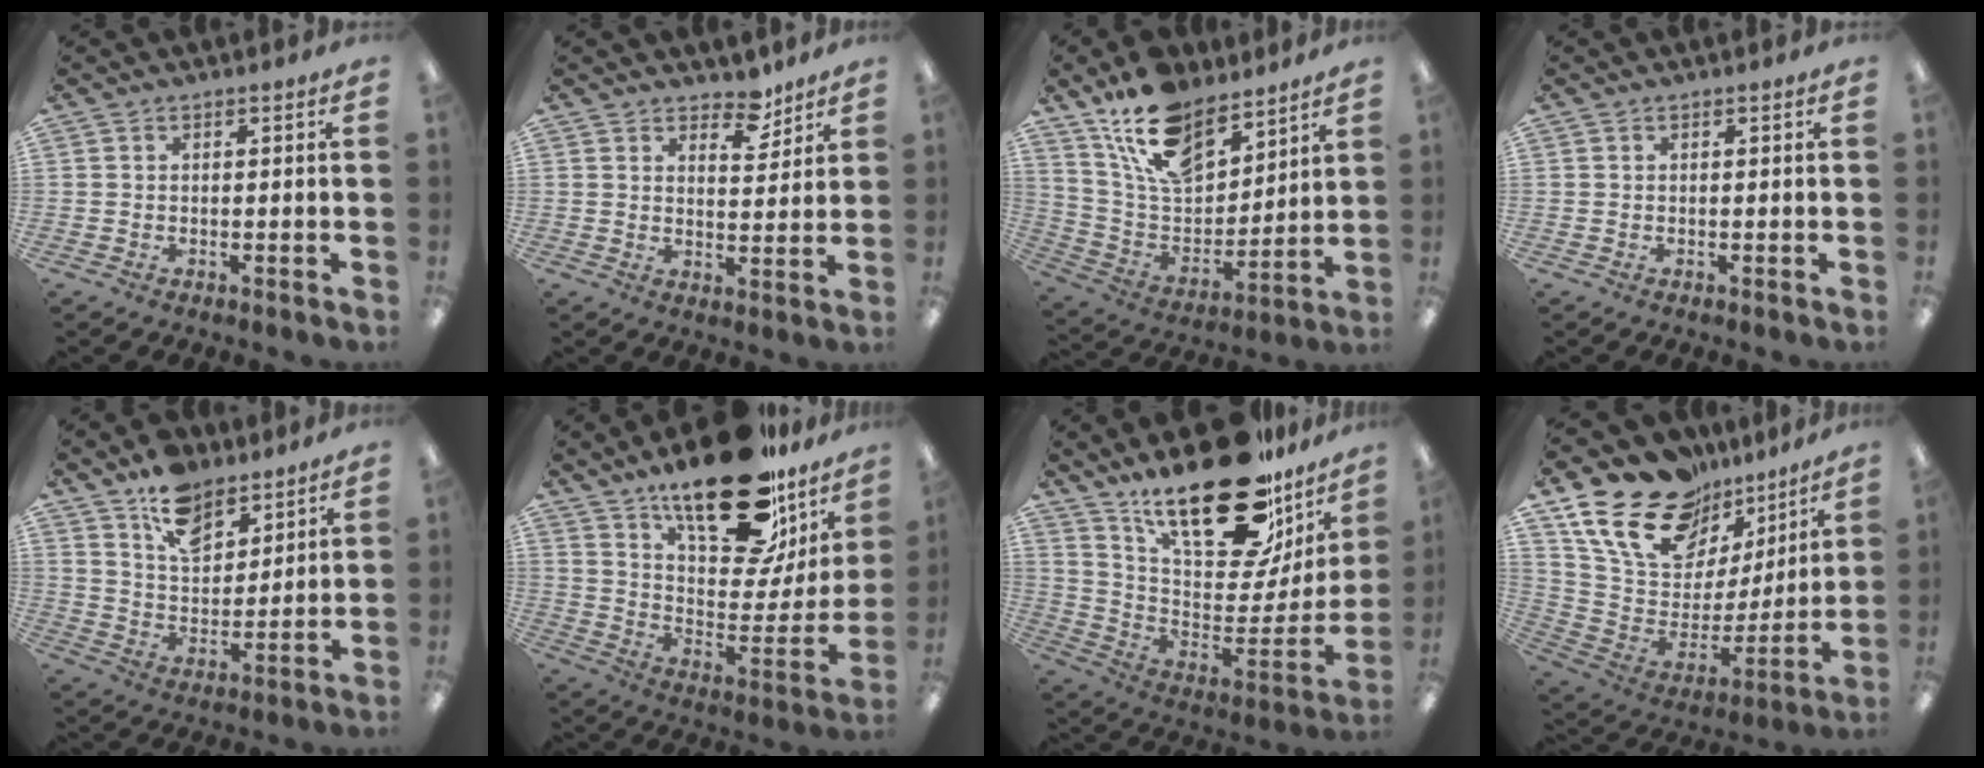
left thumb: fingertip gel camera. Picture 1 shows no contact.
{"total": 6.5, "force": [5.4, 2.9, 2.2], "torque": [-0.019, -0.036, 0.094]}
{"total": 16.9, "force": [12.5, 8.1, 7.9], "torque": [-0.156, -0.065, 0.232]}
{"total": 0.0}
{"total": 11.6, "force": [8.5, 6.3, 4.7], "torque": [-0.073, -0.048, 0.156]}
{"total": 26.8, "force": [18.6, 11.0, 15.9], "torque": [-0.219, -0.122, 0.311]}
{"total": 29.2, "force": [20.4, 11.3, 17.6], "torque": [-0.255, -0.134, 0.351]}
{"total": 20.6, "force": [14.8, 11.4, 8.8], "torque": [-0.164, -0.102, 0.273]}